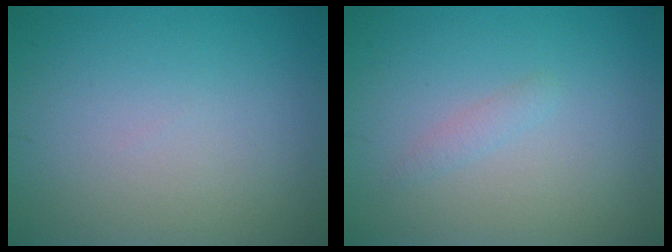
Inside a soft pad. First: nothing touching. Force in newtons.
{"total": 0.9, "press": 0.9, "slide": 0.0}